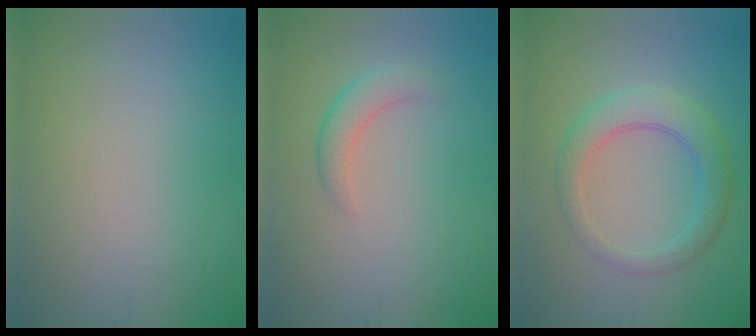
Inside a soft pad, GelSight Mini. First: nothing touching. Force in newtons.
{"total": 2.1, "press": 2.1, "slide": 0.1}
{"total": 4.1, "press": 4.1, "slide": 0.2}